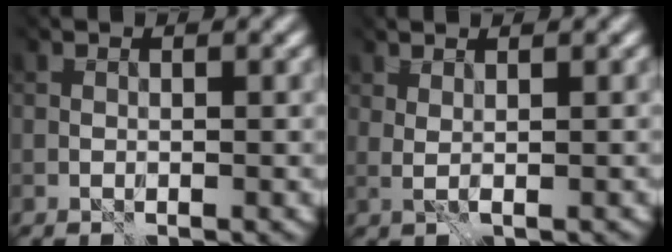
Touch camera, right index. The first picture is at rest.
{"total": 0.9, "force": [0.8, -0.4, 0.3], "torque": [-0.012, 0.000, 0.015]}